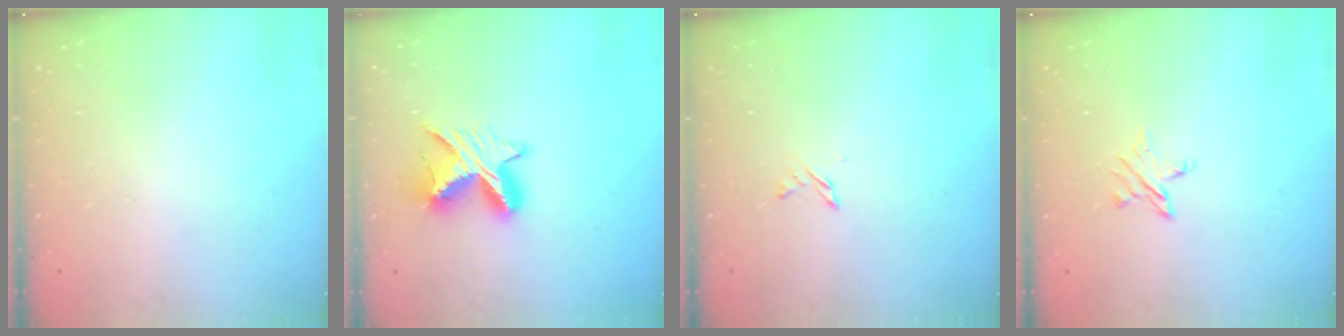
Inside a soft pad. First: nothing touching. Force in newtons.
{"total": 9.9, "press": 9.9, "slide": 0.5}
{"total": 2.6, "press": 2.6, "slide": 0.3}
{"total": 3.8, "press": 3.7, "slide": 0.4}